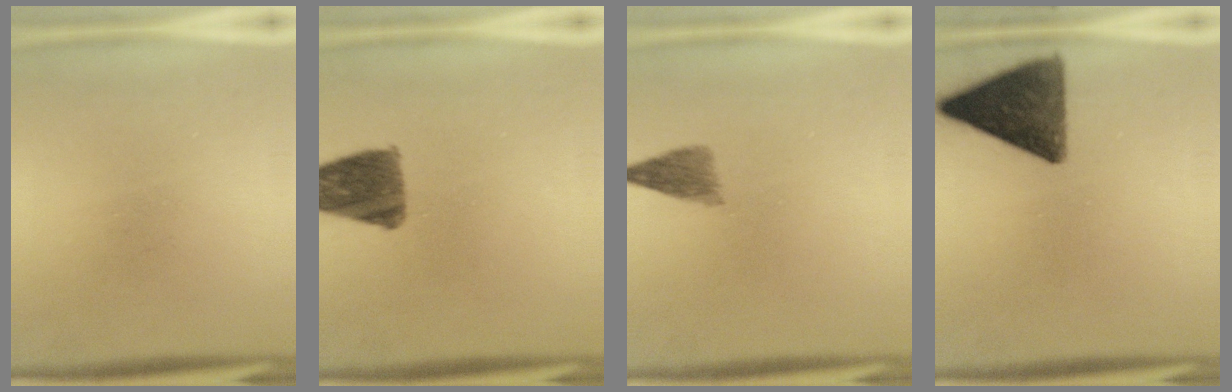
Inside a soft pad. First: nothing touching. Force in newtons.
{"total": 10.1}
{"total": 3.2}
{"total": 12.2}